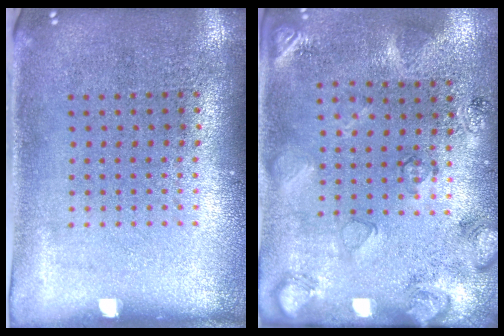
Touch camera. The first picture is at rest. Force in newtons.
{"total": 2.5, "press": 1.8, "slide": 1.8}